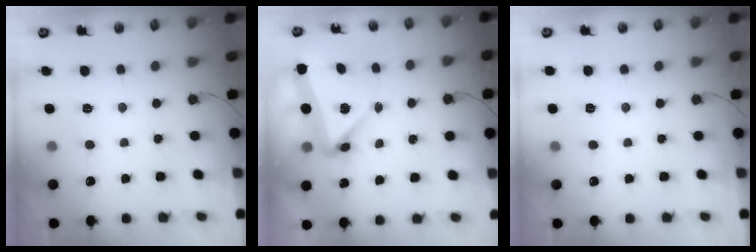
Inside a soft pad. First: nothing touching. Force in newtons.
{"total": 5.3, "press": 5.2, "slide": 0.6}
{"total": 2.6, "press": 1.3, "slide": 2.2}